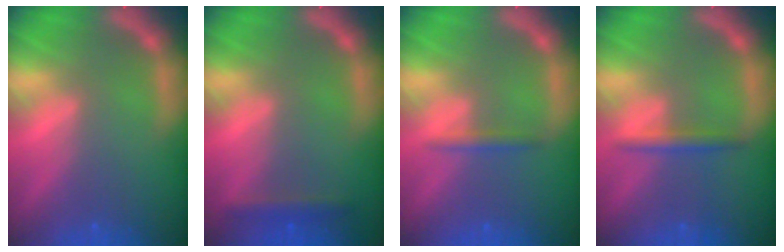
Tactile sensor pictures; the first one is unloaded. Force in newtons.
{"total": 1.9}
{"total": 1.4}
{"total": 1.9}